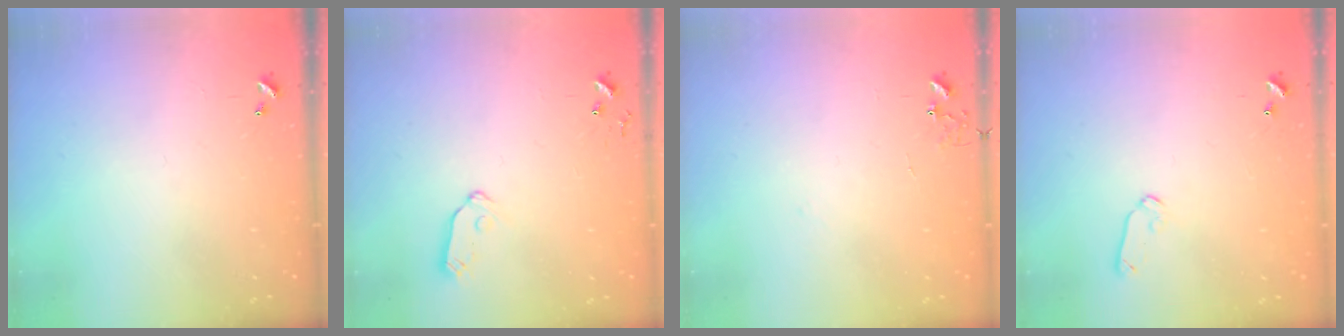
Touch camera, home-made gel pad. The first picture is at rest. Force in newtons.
{"total": 6.8, "press": 6.8, "slide": 0.4}
{"total": 6.8, "press": 6.8, "slide": 0.6}
{"total": 6.8, "press": 6.7, "slide": 1.0}